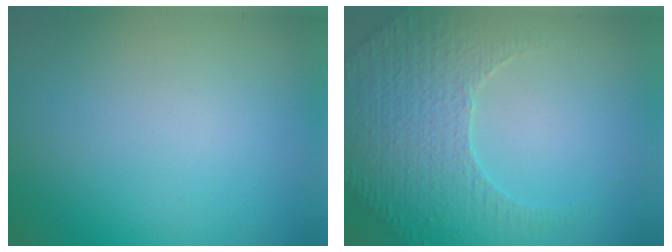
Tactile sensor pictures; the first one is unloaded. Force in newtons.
{"total": 4.1, "press": 3.7, "slide": 1.9}